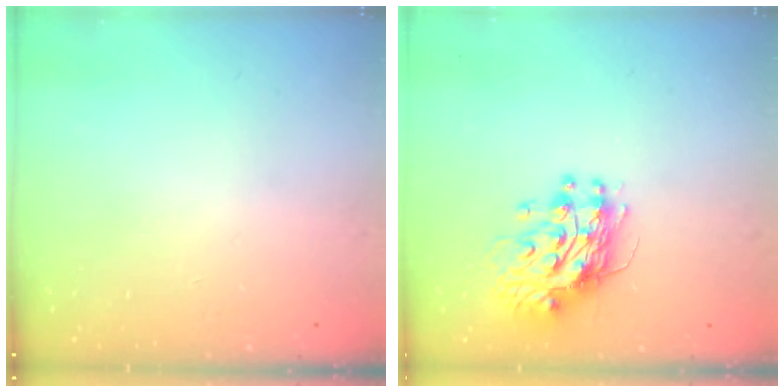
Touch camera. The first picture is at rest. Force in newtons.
{"total": 11.0, "press": 10.9, "slide": 1.0}